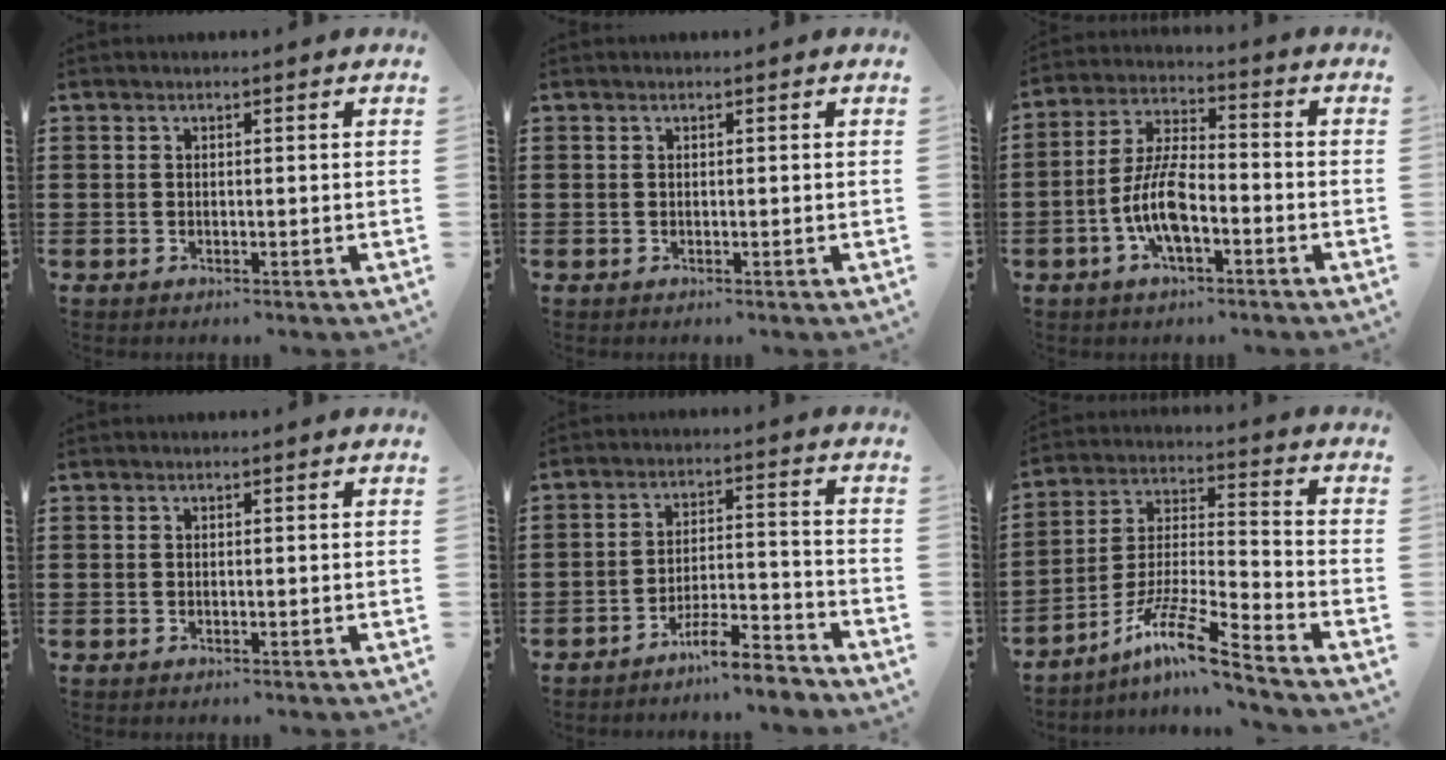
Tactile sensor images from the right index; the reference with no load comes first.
{"total": 0.0}
{"total": 8.3, "force": [-2.9, 3.3, 7.0], "torque": [-0.162, -0.003, -0.061]}
{"total": 0.0}
{"total": 6.9, "force": [-6.3, 0.5, 2.6], "torque": [-0.047, 0.006, -0.121]}
{"total": 11.3, "force": [-8.7, 0.5, 7.1], "torque": [-0.140, 0.002, -0.174]}